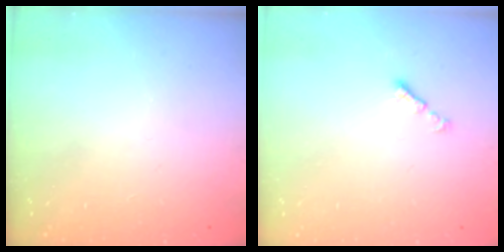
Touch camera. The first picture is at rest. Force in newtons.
{"total": 1.3, "press": 1.2, "slide": 0.5}